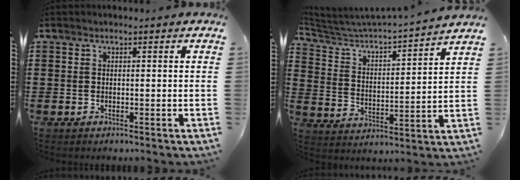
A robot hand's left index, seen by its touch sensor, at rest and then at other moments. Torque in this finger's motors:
{"motor_torque": [0.13, -0.12, -0.04, 0.01]}